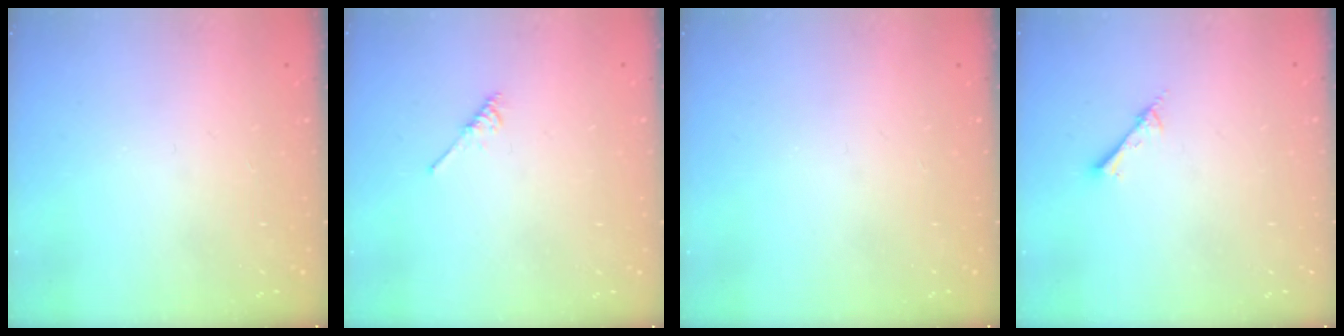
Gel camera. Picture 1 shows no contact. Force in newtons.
{"total": 2.1, "press": 2.1, "slide": 0.4}
{"total": 0.0}
{"total": 1.5, "press": 1.4, "slide": 0.2}